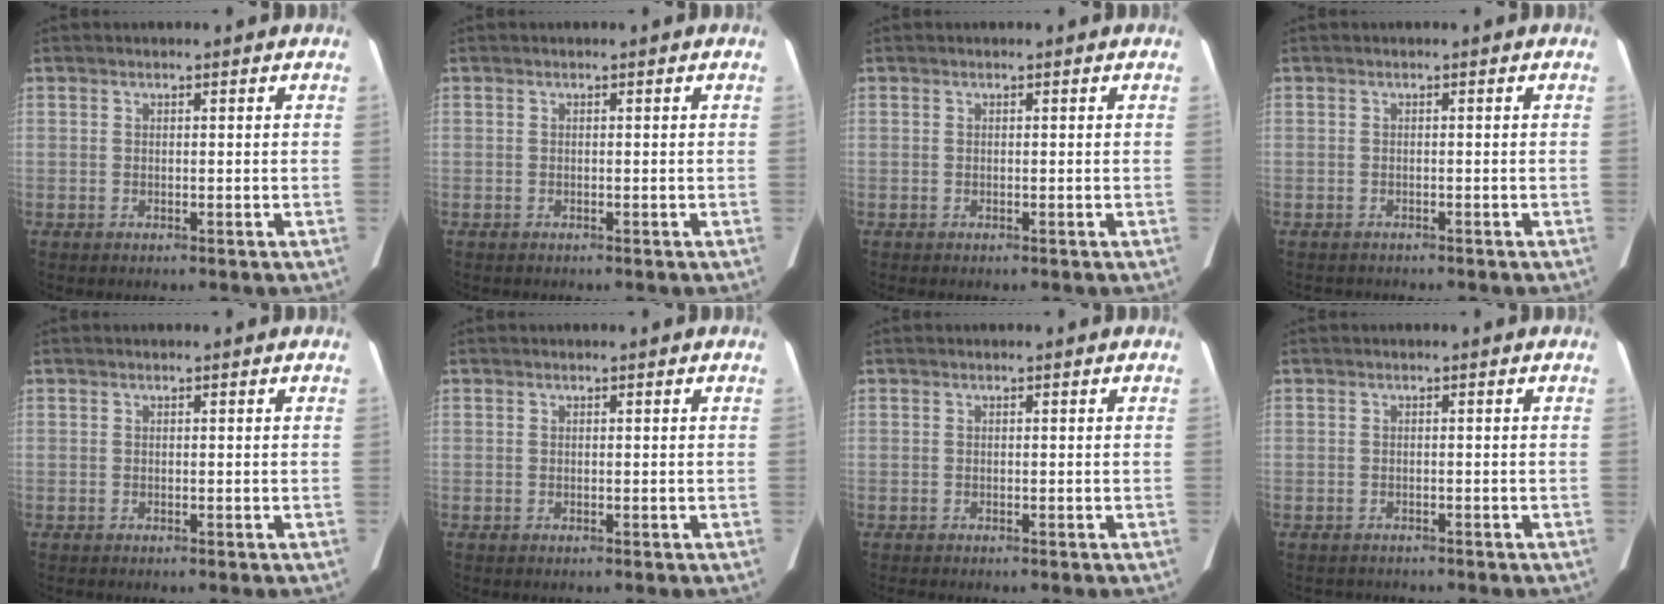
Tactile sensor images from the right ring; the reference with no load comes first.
{"total": 0.0}
{"total": 0.0}
{"total": 2.0, "force": [-1.8, 0.7, 0.4], "torque": [-0.008, -0.006, -0.020]}
{"total": 0.0}
{"total": 0.0}
{"total": 0.7, "force": [-0.6, 0.1, 0.3], "torque": [-0.007, -0.003, -0.009]}
{"total": 2.7, "force": [-2.5, 1.0, 0.5], "torque": [-0.007, -0.005, -0.029]}